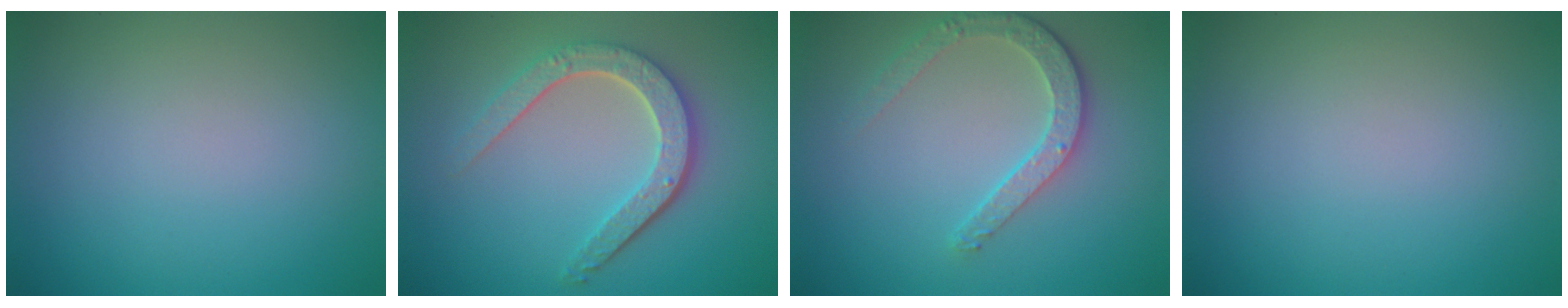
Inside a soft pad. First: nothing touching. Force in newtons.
{"total": 4.7, "press": 3.6, "slide": 3.0}
{"total": 3.4, "press": 2.9, "slide": 1.9}
{"total": 0.0}